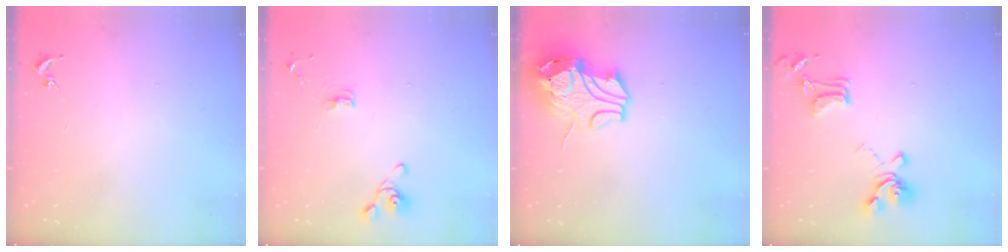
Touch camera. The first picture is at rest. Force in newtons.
{"total": 7.7, "press": 7.3, "slide": 2.3}
{"total": 12.8, "press": 12.7, "slide": 1.8}
{"total": 15.9, "press": 15.9, "slide": 1.0}